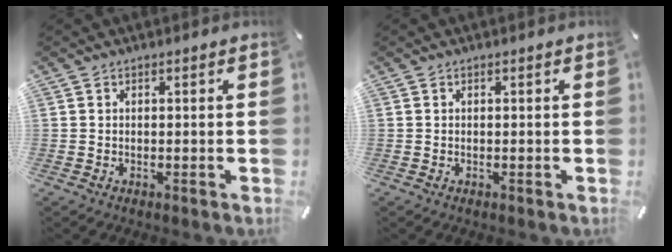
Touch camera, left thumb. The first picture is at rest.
{"total": 0.0}